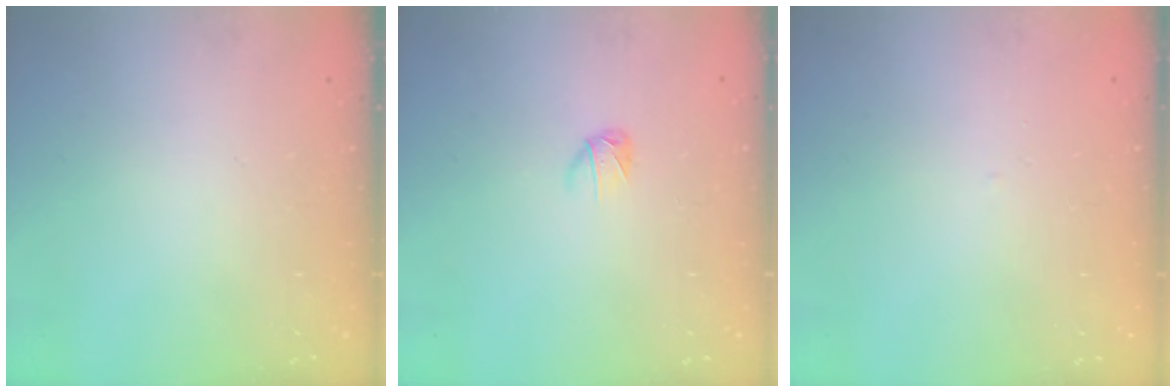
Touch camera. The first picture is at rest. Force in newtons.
{"total": 3.0, "press": 2.9, "slide": 0.7}
{"total": 1.4, "press": 1.4, "slide": 0.3}